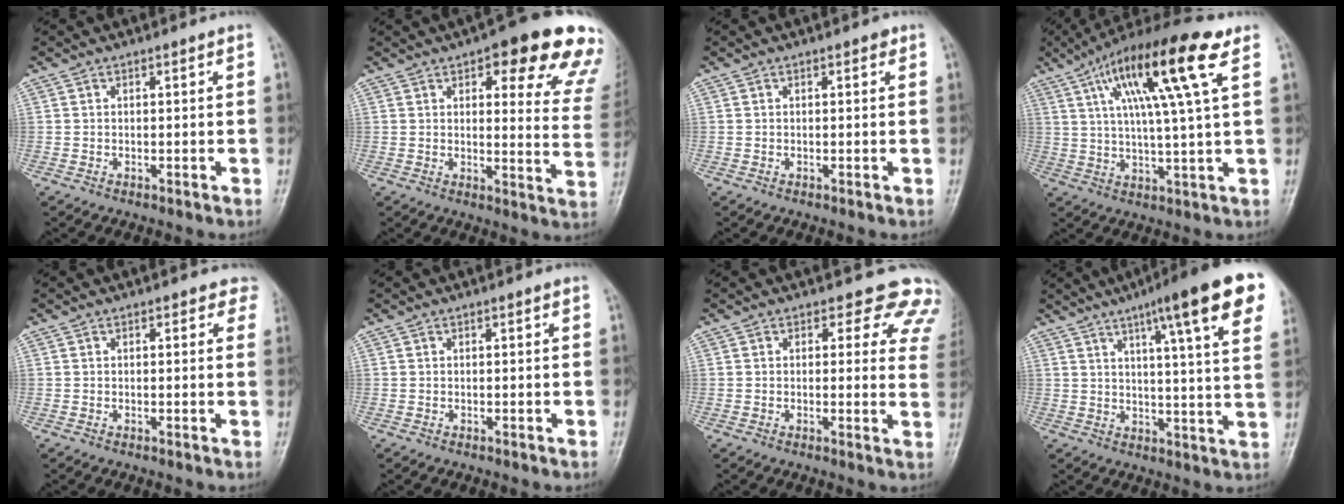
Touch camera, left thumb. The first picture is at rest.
{"total": 19.7, "force": [12.2, 6.1, 14.2], "torque": [-0.122, -0.041, 0.129]}
{"total": 0.6, "force": [0.3, 0.4, 0.3], "torque": [0.000, 0.000, -0.001]}
{"total": 17.3, "force": [7.1, 2.1, 15.6], "torque": [-0.272, 0.003, 0.115]}
{"total": 2.5, "force": [1.7, 1.6, 1.0], "torque": [0.019, -0.004, 0.004]}
{"total": 0.0}
{"total": 9.8, "force": [8.3, 4.7, 2.2], "torque": [0.035, -0.038, 0.055]}
{"total": 19.7, "force": [10.5, 2.6, 16.4], "torque": [-0.216, -0.019, 0.136]}